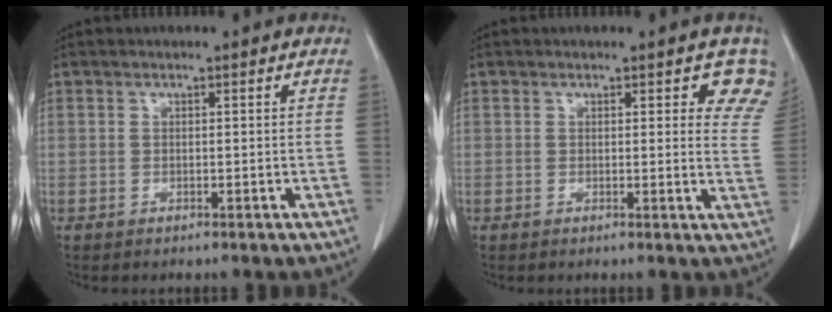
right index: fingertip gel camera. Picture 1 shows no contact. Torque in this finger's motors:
{"motor_torque": [0.08, 0.17, 0.08, 0.00]}